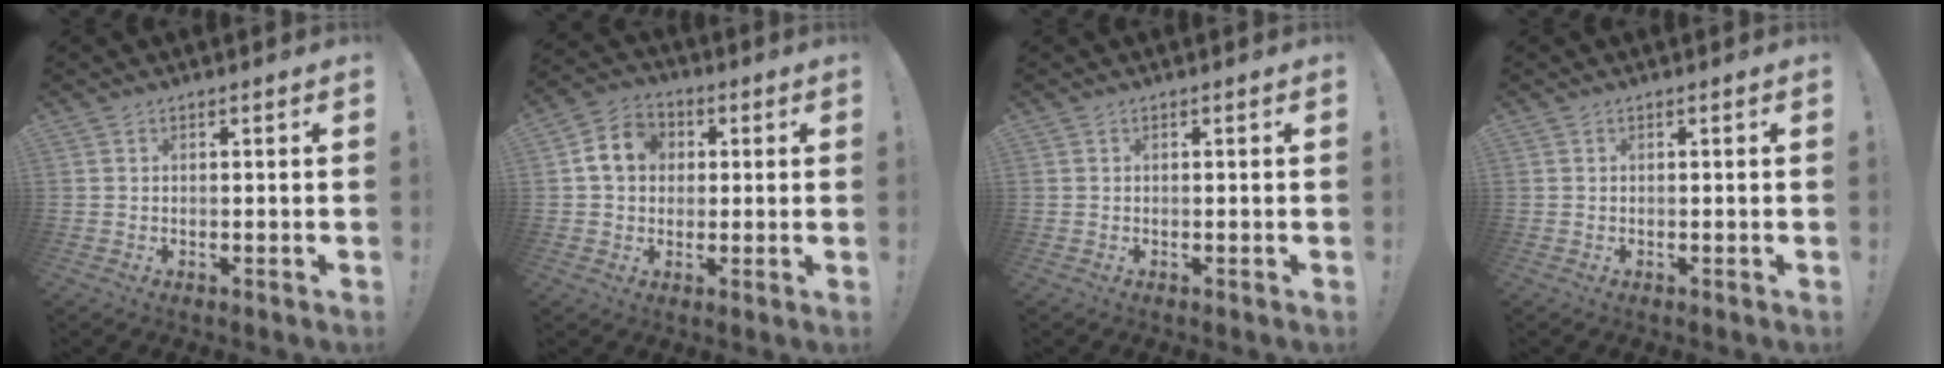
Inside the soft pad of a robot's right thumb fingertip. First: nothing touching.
{"total": 9.4, "force": [1.9, 7.9, 4.8], "torque": [-0.071, 0.012, 0.040]}
{"total": 0.0}
{"total": 0.0}